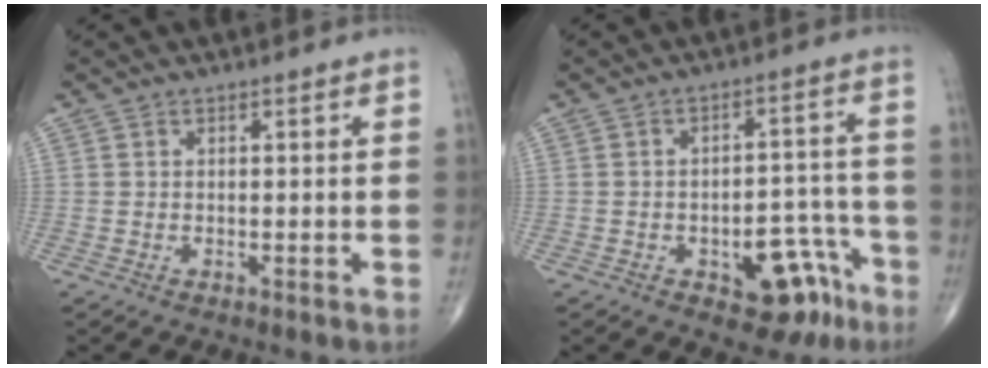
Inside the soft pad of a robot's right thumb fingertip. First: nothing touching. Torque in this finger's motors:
{"motor_torque": [1.17, 0.82, 0.73, -0.62, 0.07]}